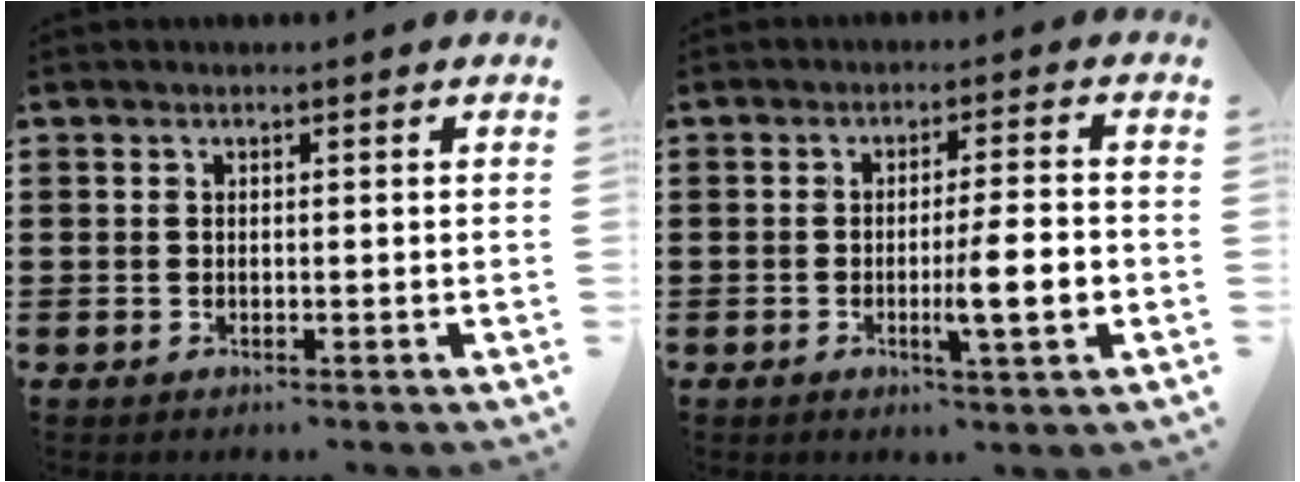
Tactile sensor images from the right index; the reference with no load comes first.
{"total": 7.3, "force": [-1.9, 0.7, 7.0], "torque": [-0.103, -0.011, -0.032]}